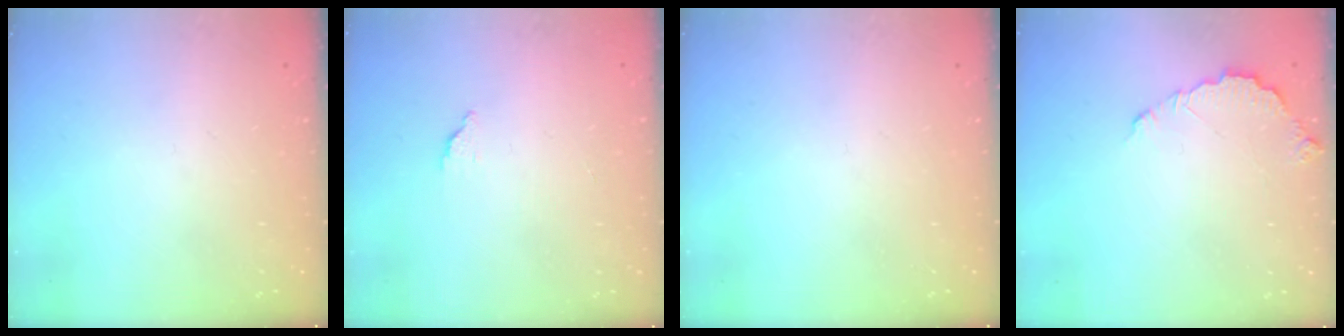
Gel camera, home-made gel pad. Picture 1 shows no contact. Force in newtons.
{"total": 1.7, "press": 1.7, "slide": 0.1}
{"total": 0.0}
{"total": 3.5, "press": 3.5, "slide": 0.3}